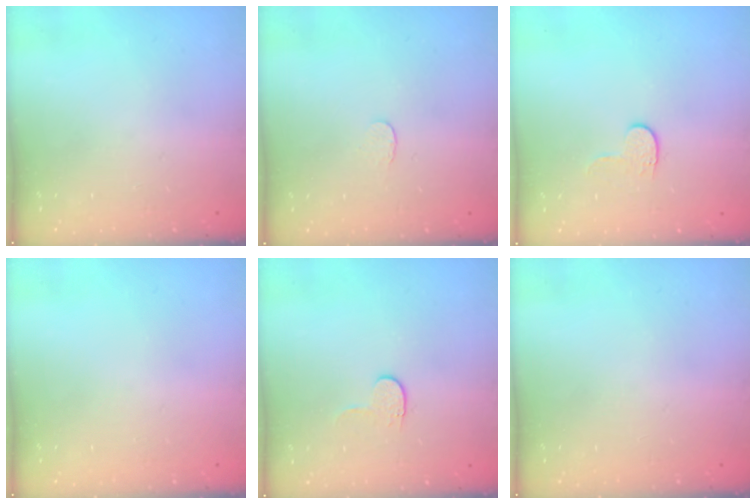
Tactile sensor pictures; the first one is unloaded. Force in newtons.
{"total": 3.0, "press": 3.0, "slide": 0.2}
{"total": 4.3, "press": 4.3, "slide": 0.5}
{"total": 0.0}
{"total": 3.9, "press": 3.8, "slide": 0.5}
{"total": 0.0}